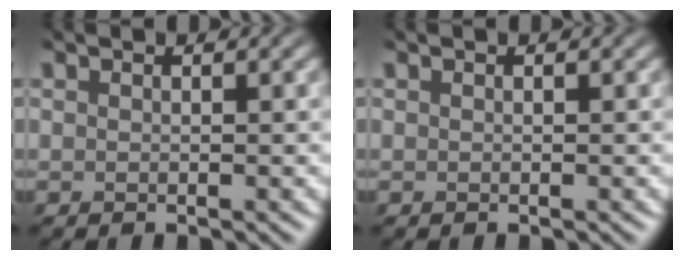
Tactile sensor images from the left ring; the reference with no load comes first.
{"total": 0.0}